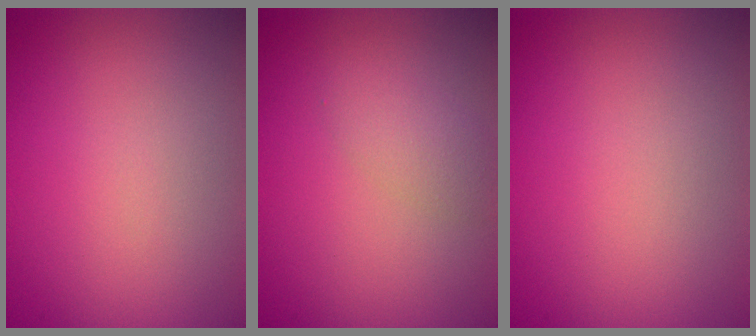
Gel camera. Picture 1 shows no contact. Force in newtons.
{"total": 1.7, "press": 1.7, "slide": 0.1}
{"total": 0.0}